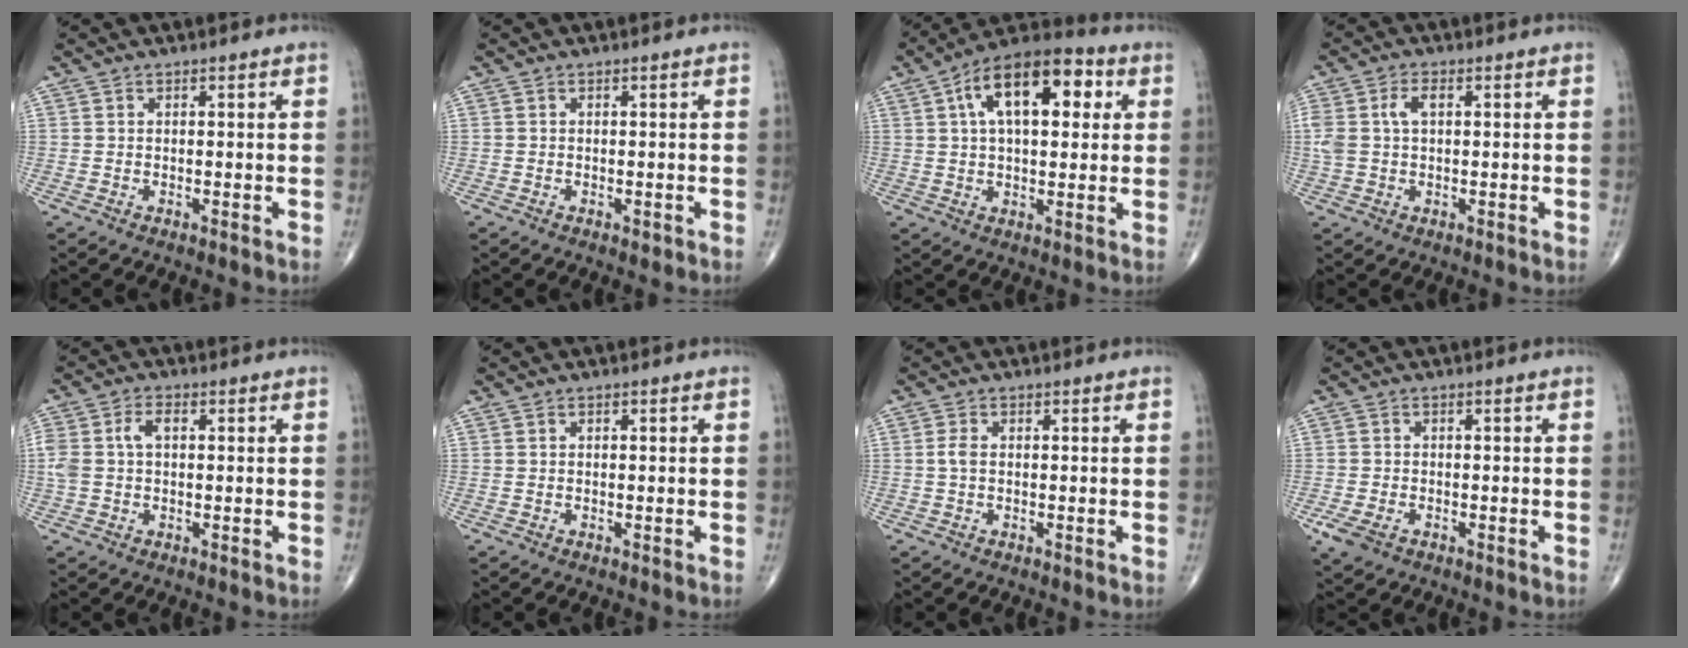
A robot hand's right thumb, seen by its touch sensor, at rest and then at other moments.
{"total": 0.8, "force": [-0.3, 0.5, 0.6], "torque": [-0.007, -0.002, -0.004]}
{"total": 16.7, "force": [5.0, 8.4, 13.6], "torque": [-0.190, 0.023, 0.069]}
{"total": 5.3, "force": [1.1, 3.1, 4.2], "torque": [-0.107, 0.017, 0.024]}
{"total": 5.4, "force": [0.6, 3.3, 4.2], "torque": [-0.110, 0.022, 0.014]}
{"total": 0.0}
{"total": 0.8, "force": [0.0, 0.5, 0.7], "torque": [-0.014, 0.000, -0.002]}
{"total": 4.1, "force": [-1.9, 2.6, 2.6], "torque": [-0.062, 0.001, -0.031]}